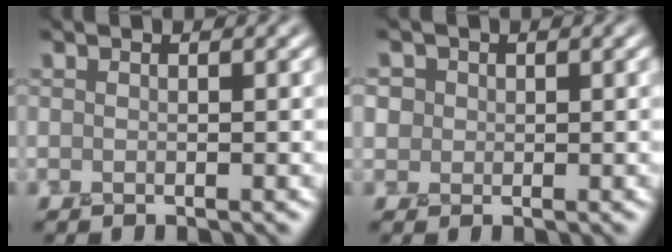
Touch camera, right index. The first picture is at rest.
{"total": 2.1, "force": [0.3, 2.1, 0.2], "torque": [-0.007, 0.010, 0.004]}